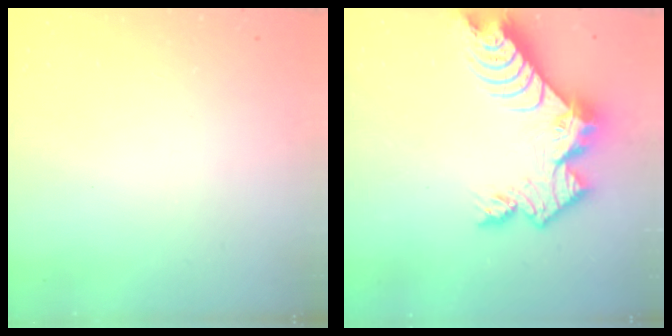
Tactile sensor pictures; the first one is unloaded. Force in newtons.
{"total": 13.2, "press": 13.2, "slide": 1.0}